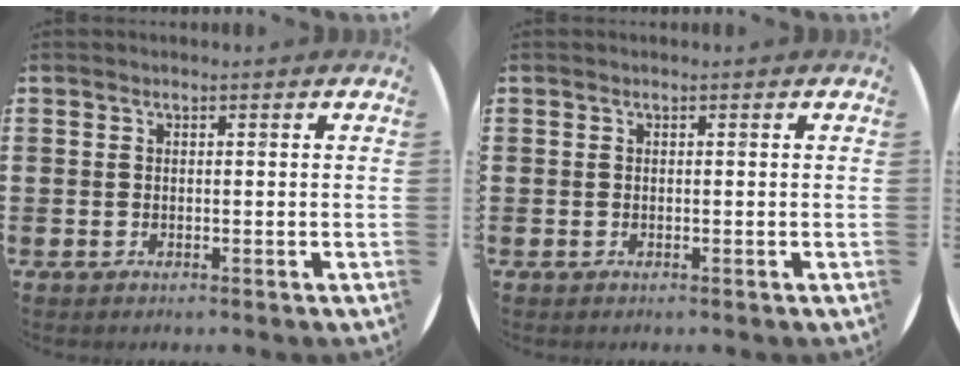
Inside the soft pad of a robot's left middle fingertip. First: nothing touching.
{"total": 0.0}